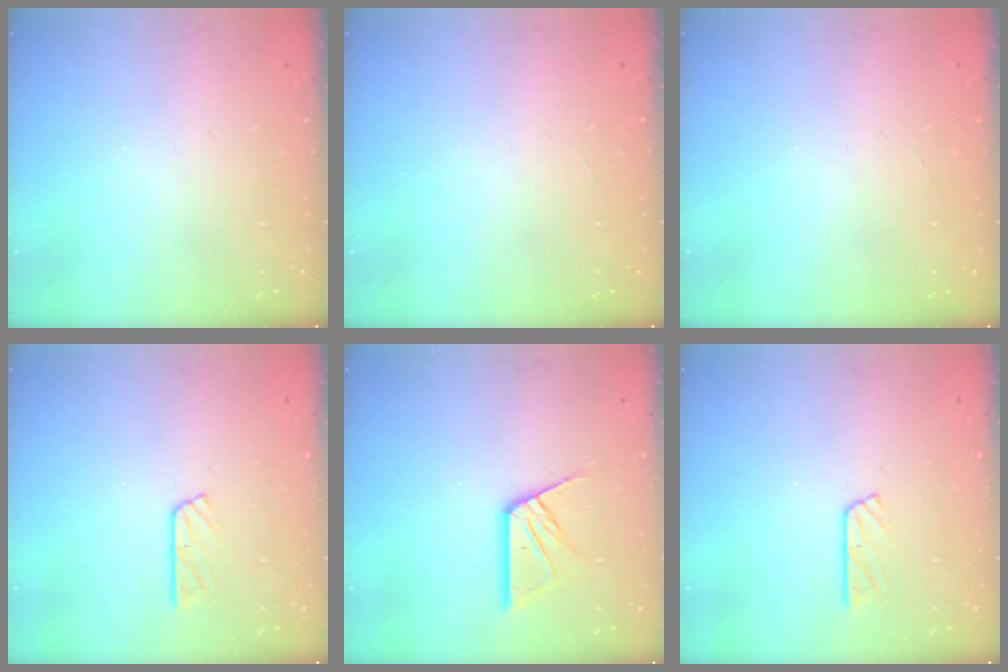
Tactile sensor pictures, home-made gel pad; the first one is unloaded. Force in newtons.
{"total": 0.0}
{"total": 0.0}
{"total": 3.9, "press": 3.9, "slide": 0.4}
{"total": 11.8, "press": 11.8, "slide": 1.1}
{"total": 3.9, "press": 3.9, "slide": 0.4}